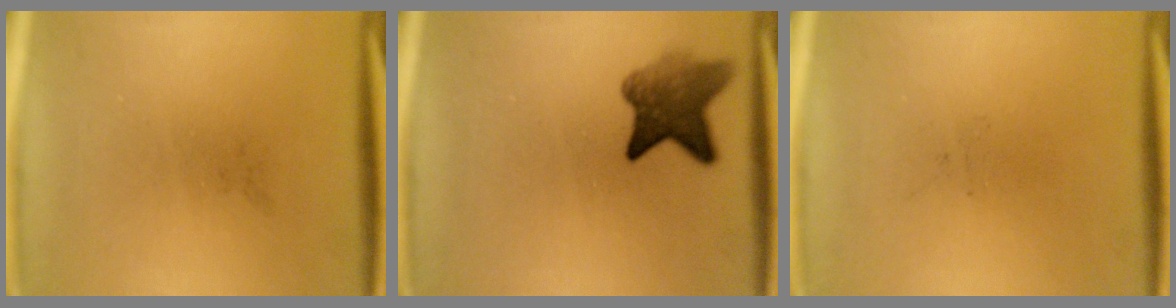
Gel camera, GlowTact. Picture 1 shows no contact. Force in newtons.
{"total": 6.2}
{"total": 0.0}